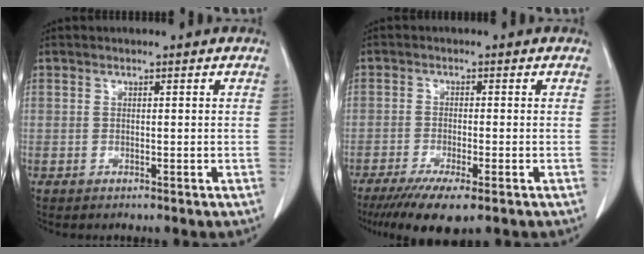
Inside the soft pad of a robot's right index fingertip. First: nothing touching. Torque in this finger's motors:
{"motor_torque": [-0.10, -0.17, 0.04, -0.01]}